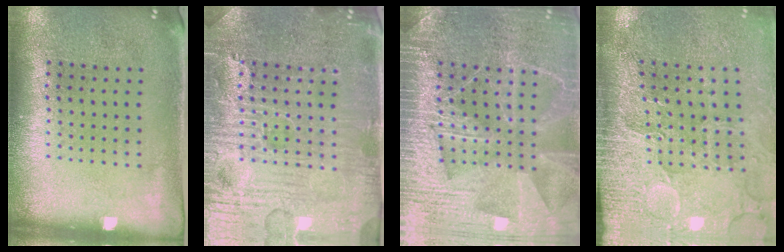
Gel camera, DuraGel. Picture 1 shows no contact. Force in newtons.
{"total": 5.0, "press": 4.9, "slide": 1.1}
{"total": 6.5, "press": 6.4, "slide": 0.8}
{"total": 3.5, "press": 3.4, "slide": 0.7}